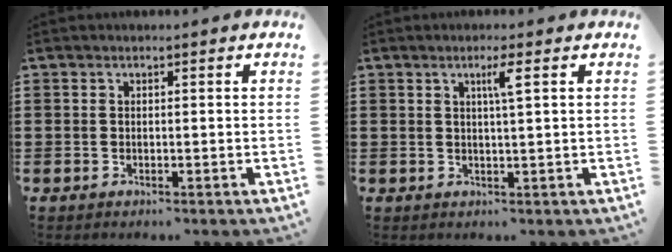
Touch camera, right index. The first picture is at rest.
{"total": 2.6, "force": [1.0, -0.2, 2.4], "torque": [-0.049, -0.002, 0.014]}